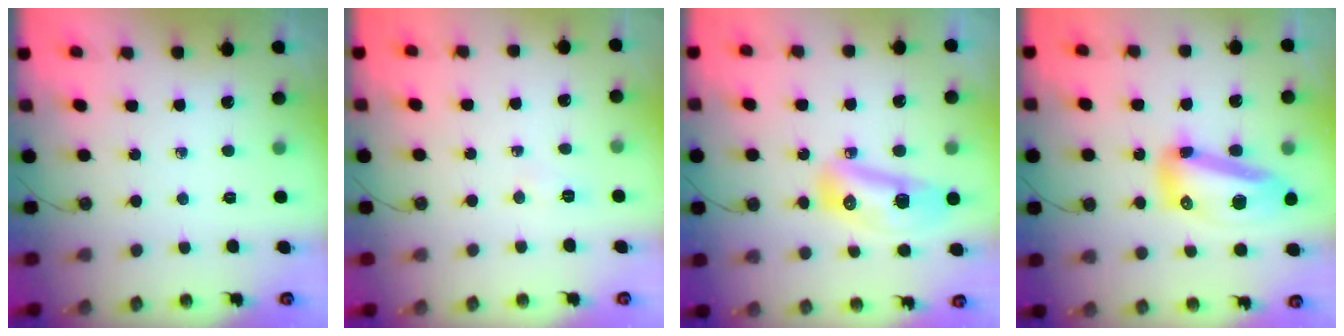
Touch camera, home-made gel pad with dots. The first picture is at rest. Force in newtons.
{"total": 4.9, "press": 3.1, "slide": 3.8}
{"total": 12.4, "press": 12.3, "slide": 1.5}
{"total": 15.9, "press": 15.5, "slide": 3.6}